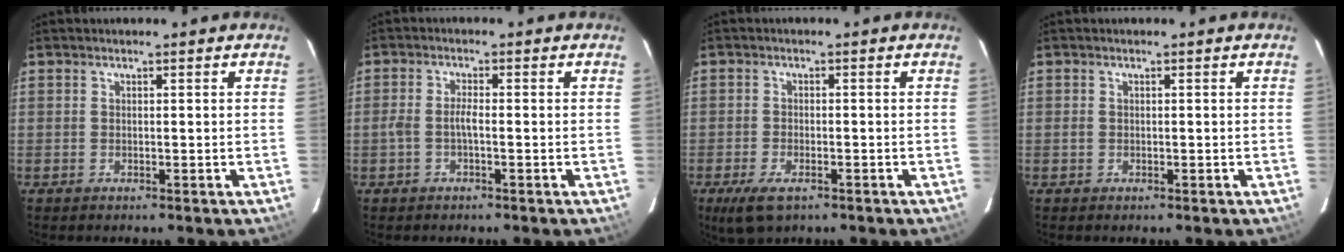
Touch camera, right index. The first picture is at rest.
{"total": 2.2, "force": [-0.9, 0.3, 2.0], "torque": [-0.044, 0.005, -0.017]}
{"total": 5.7, "force": [-3.5, 2.5, 3.8], "torque": [-0.091, -0.016, -0.063]}
{"total": 0.6, "force": [-0.2, 0.6, 0.2], "torque": [-0.002, 0.001, -0.003]}